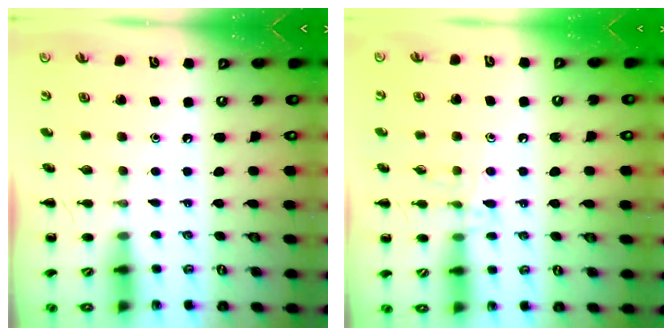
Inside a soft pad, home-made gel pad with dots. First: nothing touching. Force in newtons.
{"total": 8.0, "press": 7.9, "slide": 1.3}